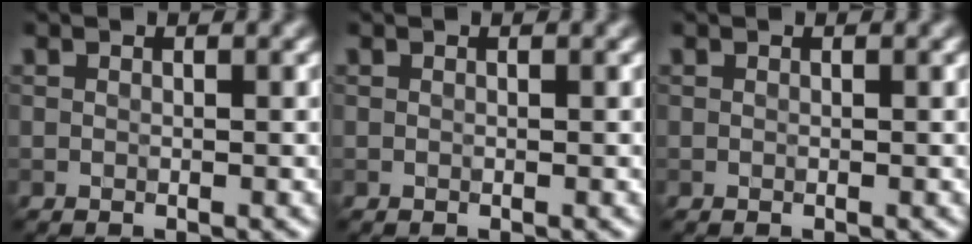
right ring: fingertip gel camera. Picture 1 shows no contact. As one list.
[{"total": 0.0}, {"total": 0.0}]